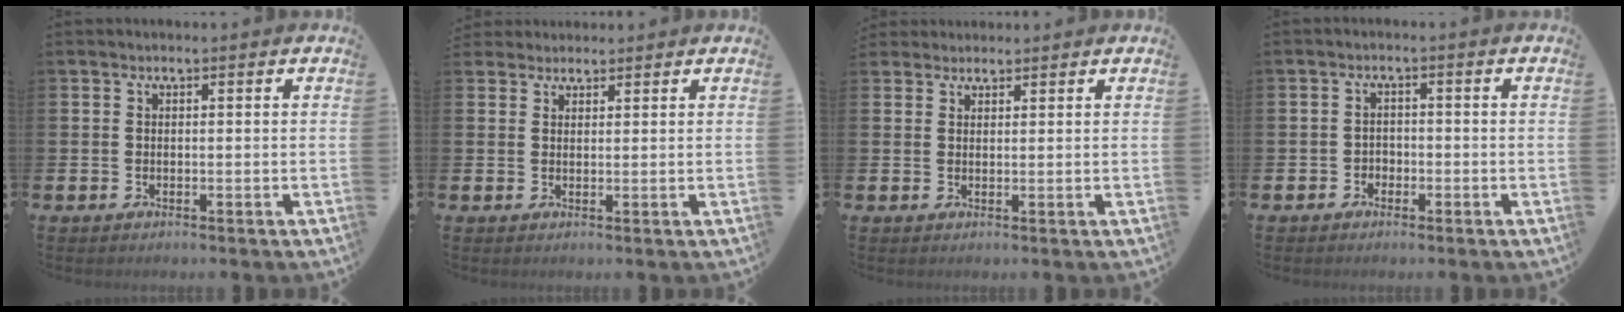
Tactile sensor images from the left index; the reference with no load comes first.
{"total": 2.3, "force": [2.1, 0.9, 0.0], "torque": [0.005, -0.006, 0.038]}
{"total": 2.1, "force": [2.0, 0.7, -0.1], "torque": [0.007, -0.005, 0.036]}
{"total": 1.7, "force": [-1.2, 1.2, 0.1], "torque": [-0.009, 0.004, -0.028]}